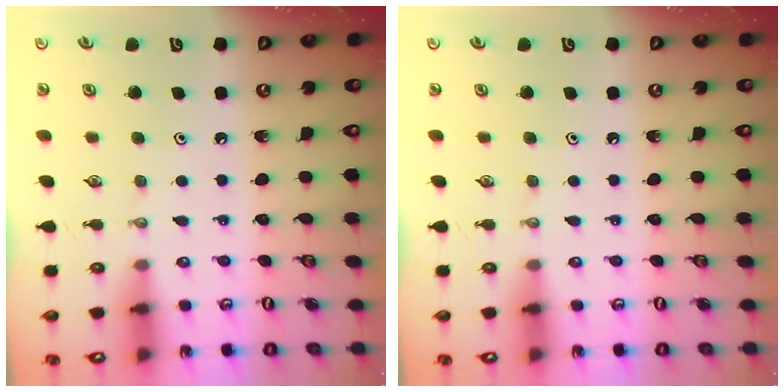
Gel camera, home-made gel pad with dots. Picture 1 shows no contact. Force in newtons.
{"total": 0.0}